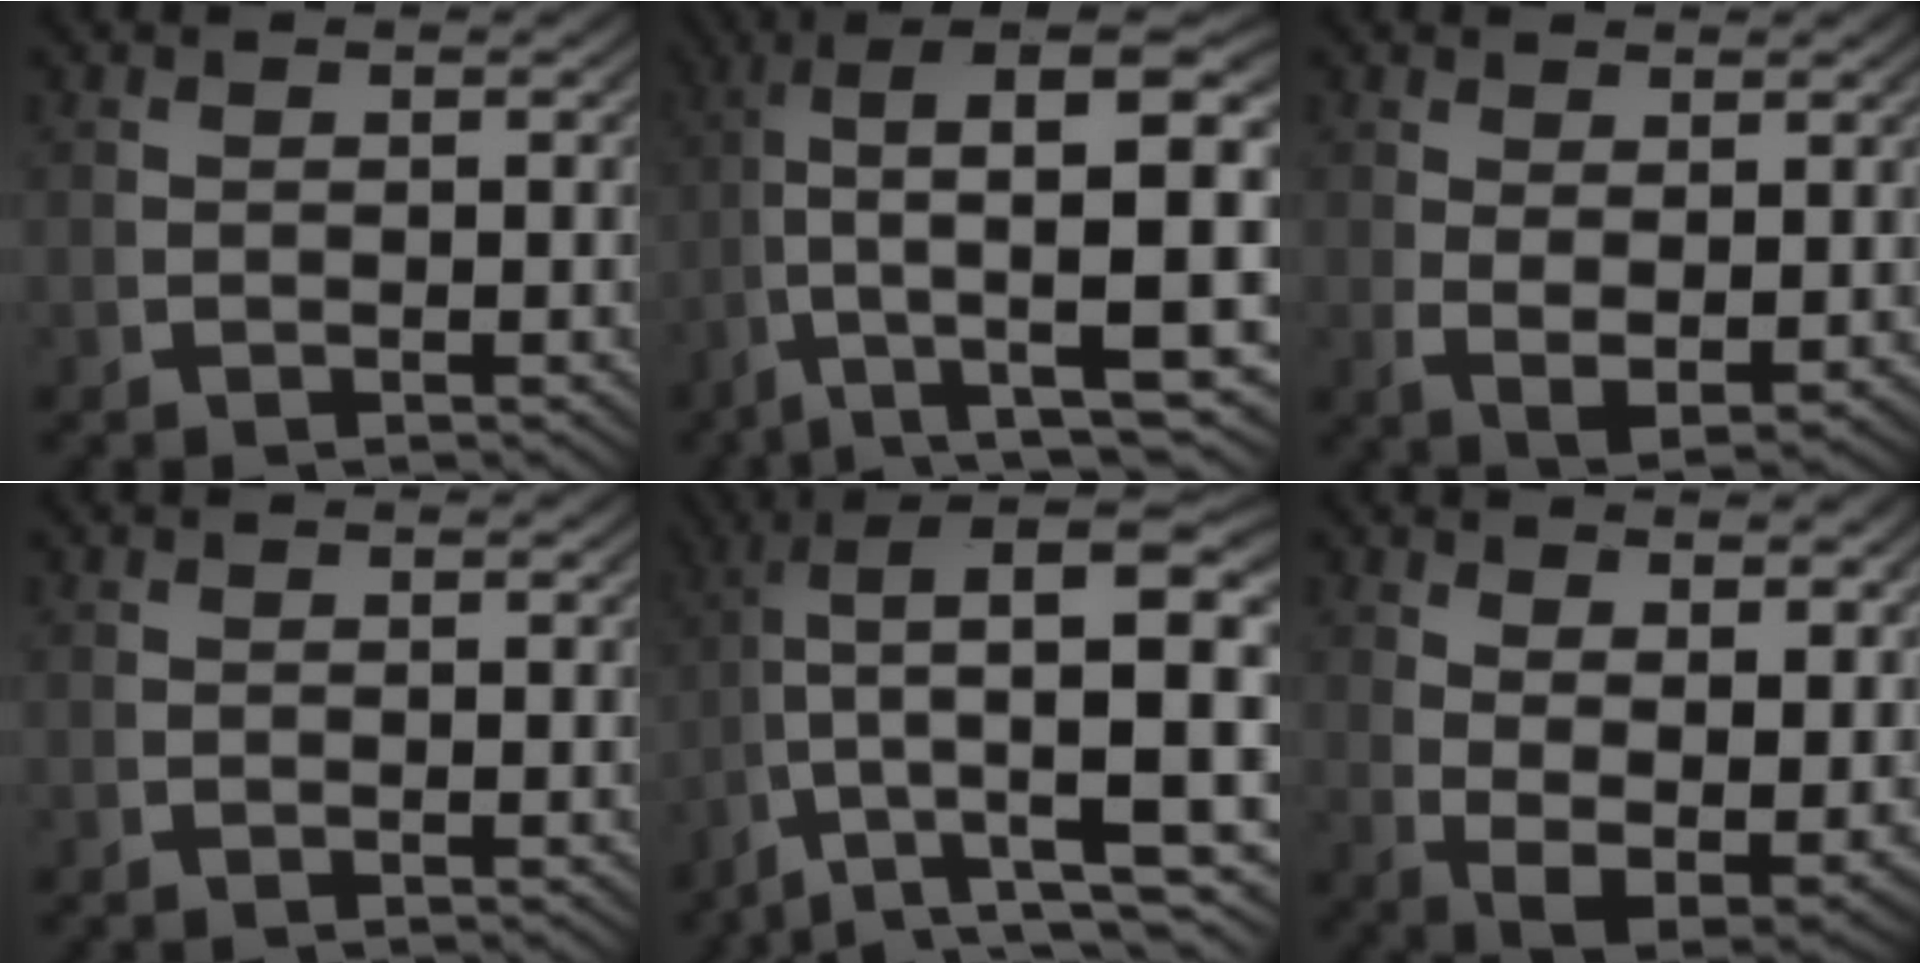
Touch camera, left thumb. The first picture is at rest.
{"total": 14.5, "force": [0.1, 7.6, 12.3], "torque": [-0.210, -0.041, 0.025]}
{"total": 3.5, "force": [0.5, 2.0, 2.8], "torque": [-0.063, -0.022, 0.027]}
{"total": 0.0}
{"total": 11.1, "force": [0.8, 5.4, 9.7], "torque": [-0.164, -0.021, 0.034]}
{"total": 9.5, "force": [-1.4, 6.8, 6.6], "torque": [-0.140, -0.063, 0.007]}